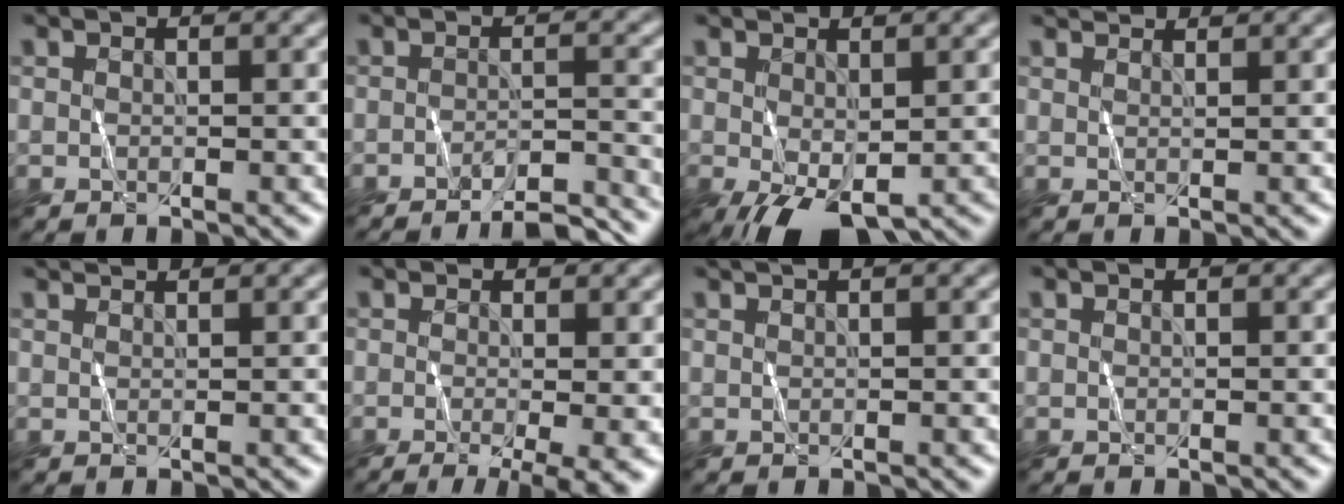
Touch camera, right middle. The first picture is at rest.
{"total": 4.2, "force": [-3.9, 0.3, 1.5], "torque": [-0.018, 0.007, -0.057]}
{"total": 4.4, "force": [-1.1, 2.2, 3.6], "torque": [-0.081, -0.003, -0.014]}
{"total": 3.3, "force": [3.1, 0.5, 1.1], "torque": [-0.021, 0.014, 0.042]}
{"total": 1.7, "force": [1.7, 0.0, 0.5], "torque": [-0.008, 0.006, 0.021]}
{"total": 4.0, "force": [-0.8, 0.9, 3.8], "torque": [-0.048, -0.004, -0.007]}
{"total": 1.3, "force": [1.2, 0.1, 0.6], "torque": [-0.017, 0.005, 0.018]}
{"total": 0.0}